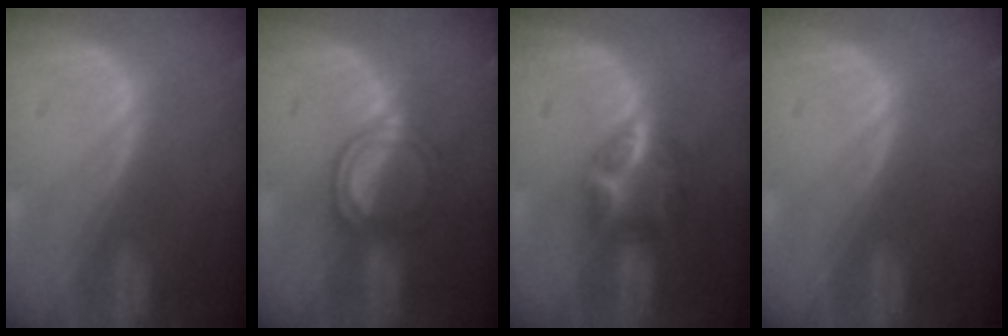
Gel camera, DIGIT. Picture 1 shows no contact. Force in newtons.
{"total": 4.8, "press": 4.8, "slide": 0.6}
{"total": 6.0, "press": 5.5, "slide": 2.5}
{"total": 0.0}